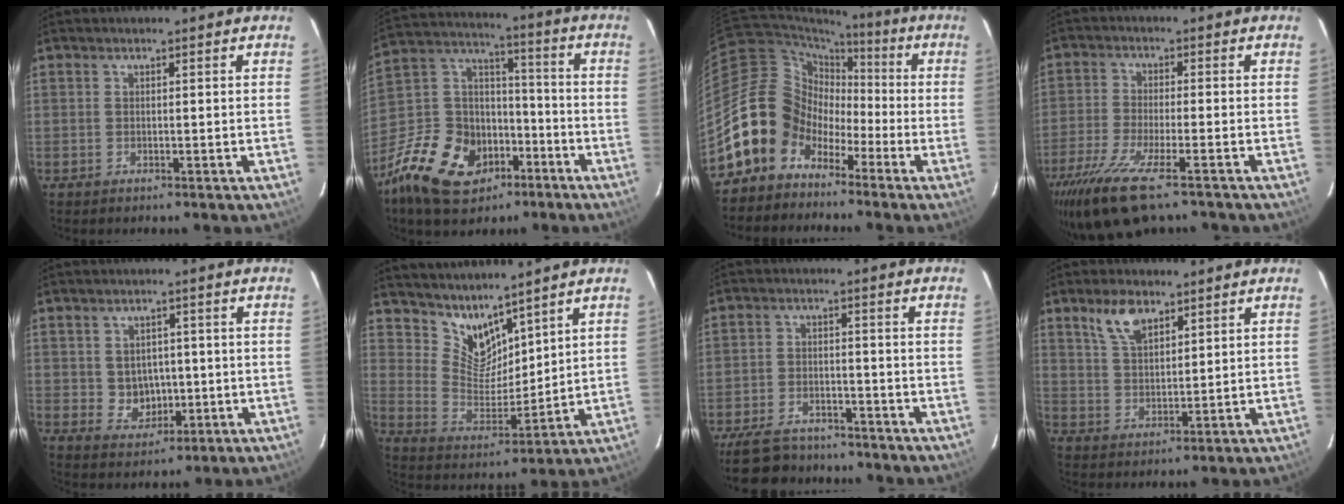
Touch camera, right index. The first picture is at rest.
{"total": 22.0, "force": [-12.6, 14.1, 11.2], "torque": [-0.259, 0.024, -0.200]}
{"total": 13.4, "force": [-6.5, 11.1, 4.0], "torque": [-0.093, 0.036, -0.123]}
{"total": 13.6, "force": [-9.5, 3.1, 9.1], "torque": [-0.204, -0.051, -0.179]}
{"total": 5.4, "force": [-0.2, 5.0, 2.0], "torque": [-0.042, 0.007, 0.012]}
{"total": 9.1, "force": [7.8, 3.6, 2.9], "torque": [-0.052, -0.008, 0.161]}
{"total": 13.5, "force": [-11.3, 5.7, 4.8], "torque": [-0.133, 0.003, -0.173]}
{"total": 7.0, "force": [4.5, 3.3, 4.2], "torque": [-0.077, 0.008, 0.090]}